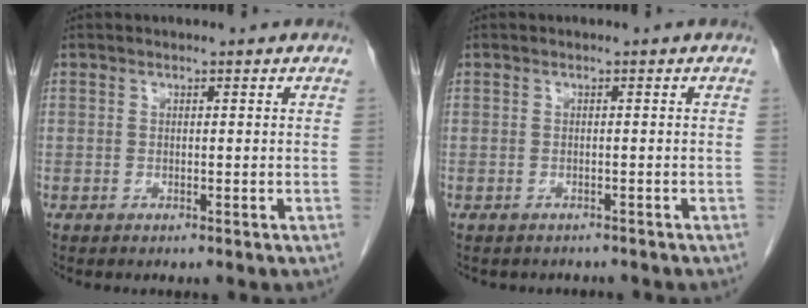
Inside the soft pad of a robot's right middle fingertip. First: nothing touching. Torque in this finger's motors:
{"motor_torque": [-0.11, -0.16, 0.08, 0.00]}